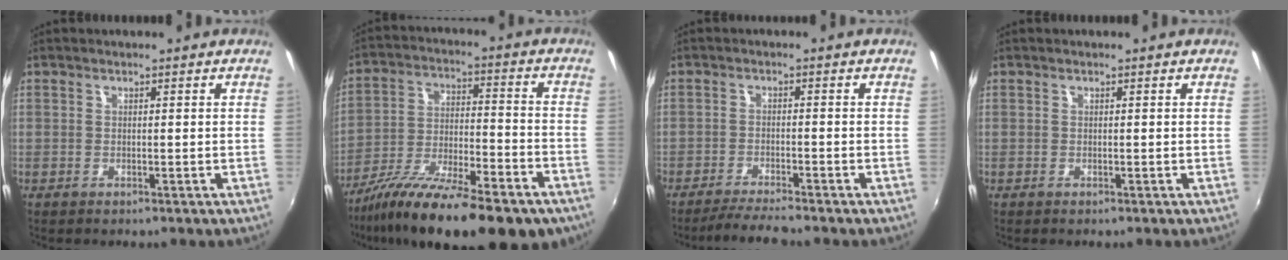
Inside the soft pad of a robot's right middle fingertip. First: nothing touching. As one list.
[{"total": 23.5, "force": [-16.8, 6.1, 15.3], "torque": [-0.255, -0.051, -0.260]}, {"total": 5.4, "force": [-4.9, -0.3, 2.2], "torque": [-0.062, -0.011, -0.087]}, {"total": 0.0}]